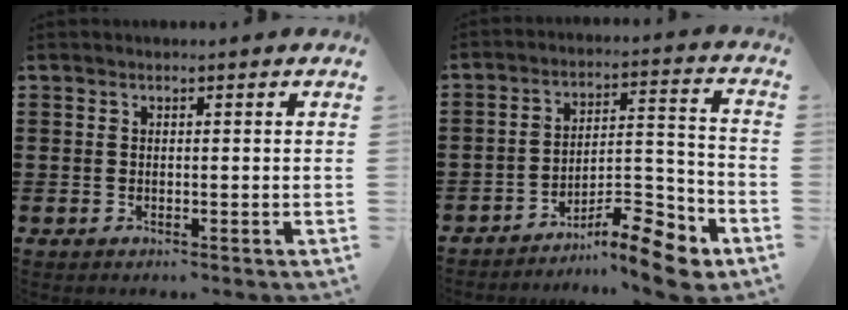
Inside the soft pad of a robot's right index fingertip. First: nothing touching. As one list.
[{"total": 10.3, "force": [-8.4, 2.3, 5.6], "torque": [-0.066, 0.029, -0.157]}]